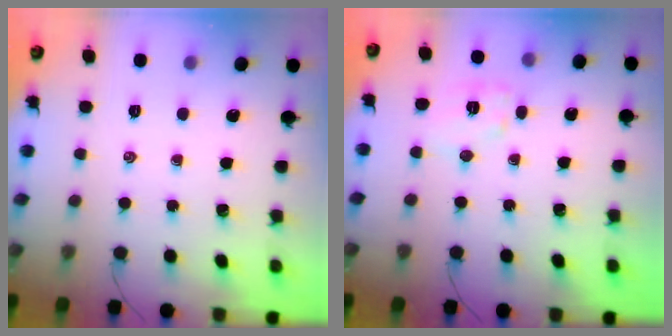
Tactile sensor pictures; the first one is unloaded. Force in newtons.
{"total": 7.0, "press": 6.9, "slide": 1.1}